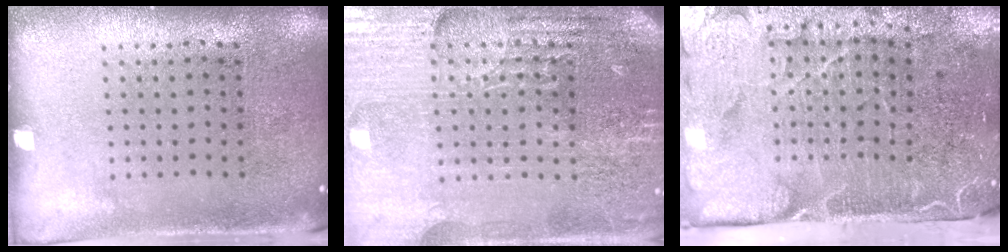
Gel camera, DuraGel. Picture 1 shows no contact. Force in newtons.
{"total": 4.9, "press": 4.6, "slide": 1.7}
{"total": 5.0, "press": 4.0, "slide": 3.0}